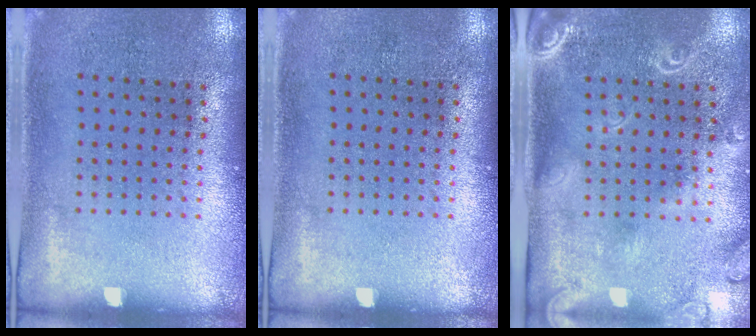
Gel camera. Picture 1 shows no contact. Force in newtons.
{"total": 0.0}
{"total": 2.3, "press": 1.9, "slide": 1.2}